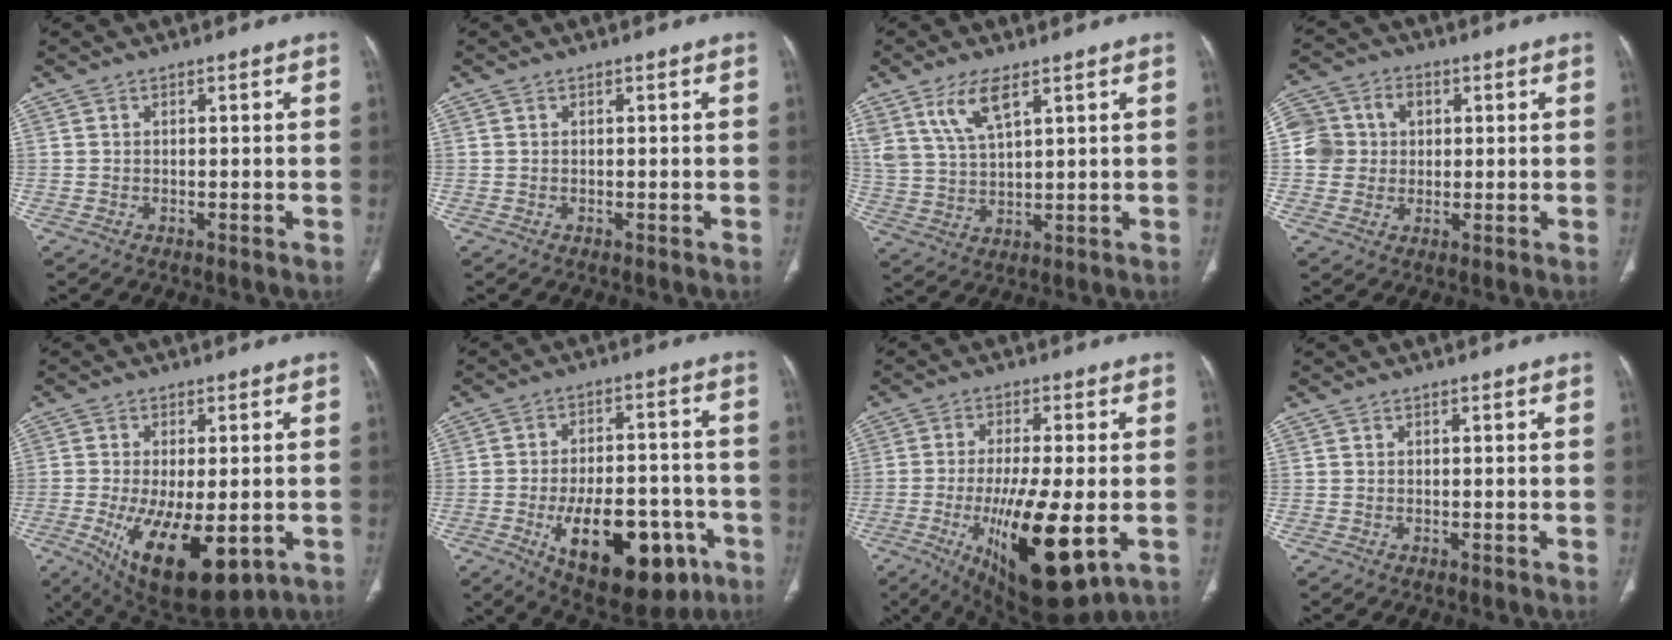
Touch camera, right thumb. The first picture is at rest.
{"total": 0.0}
{"total": 8.4, "force": [4.9, 3.1, 6.1], "torque": [-0.123, -0.019, 0.108]}
{"total": 8.9, "force": [1.4, 8.2, 3.2], "torque": [-0.043, 0.014, 0.022]}
{"total": 16.4, "force": [-5.3, 7.1, 13.8], "torque": [-0.234, -0.019, -0.058]}
{"total": 20.3, "force": [-7.9, 10.4, 15.6], "torque": [-0.208, 0.029, -0.096]}
{"total": 18.3, "force": [-4.8, 5.8, 16.7], "torque": [-0.290, -0.020, -0.060]}
{"total": 0.0}